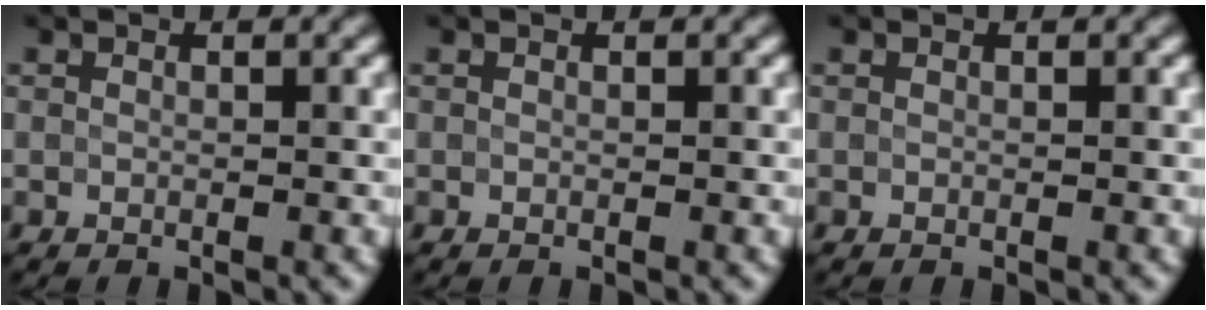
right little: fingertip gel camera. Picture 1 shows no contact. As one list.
[{"total": 0.0}, {"total": 0.0}]